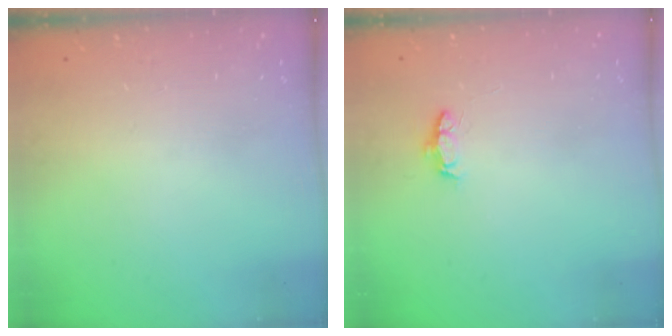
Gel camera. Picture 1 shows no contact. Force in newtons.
{"total": 3.9, "press": 3.9, "slide": 0.5}